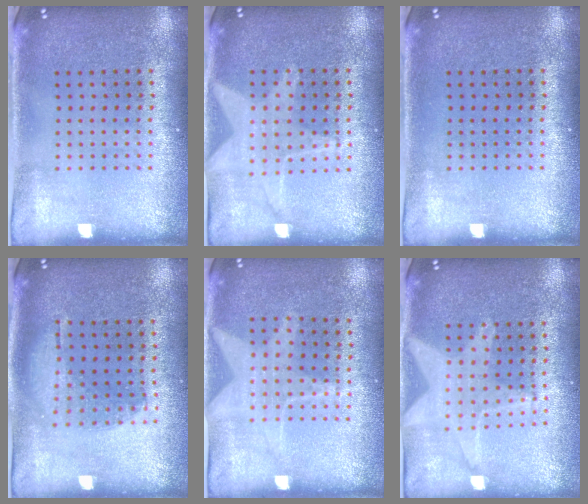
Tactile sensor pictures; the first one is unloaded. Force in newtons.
{"total": 1.3, "press": 1.3, "slide": 0.2}
{"total": 0.0}
{"total": 1.0, "press": 0.9, "slide": 0.4}
{"total": 1.2, "press": 1.2, "slide": 0.2}
{"total": 1.8, "press": 1.6, "slide": 0.9}